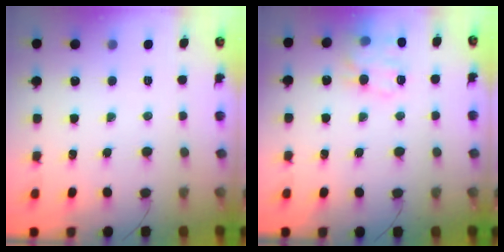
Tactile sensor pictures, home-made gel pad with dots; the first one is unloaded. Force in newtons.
{"total": 14.6, "press": 14.4, "slide": 2.1}